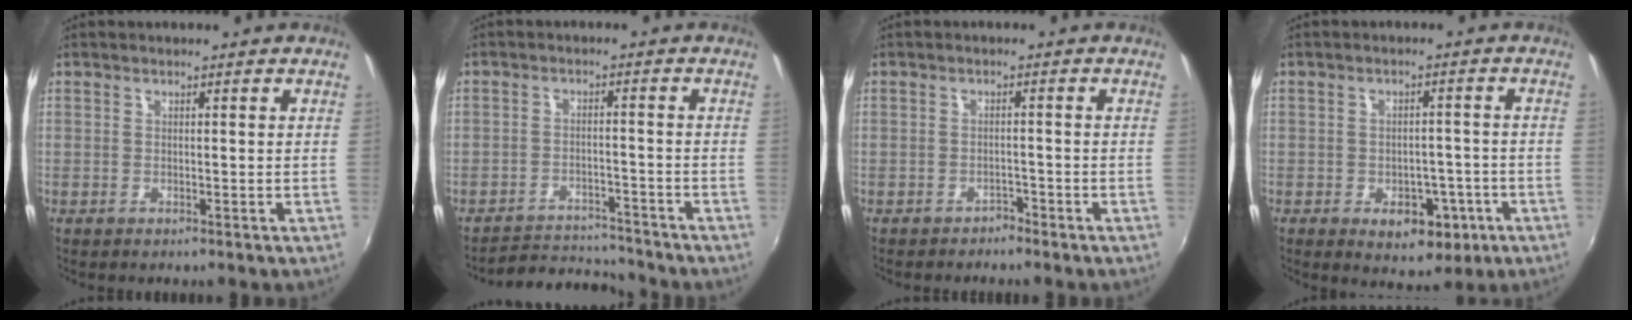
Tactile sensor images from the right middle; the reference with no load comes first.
{"total": 7.4, "force": [-7.1, 2.0, 0.0], "torque": [-0.016, 0.021, -0.106]}
{"total": 2.0, "force": [-1.9, 0.7, 0.2], "torque": [-0.005, -0.004, -0.029]}
{"total": 7.9, "force": [-3.6, 5.2, 4.7], "torque": [-0.078, 0.002, -0.035]}